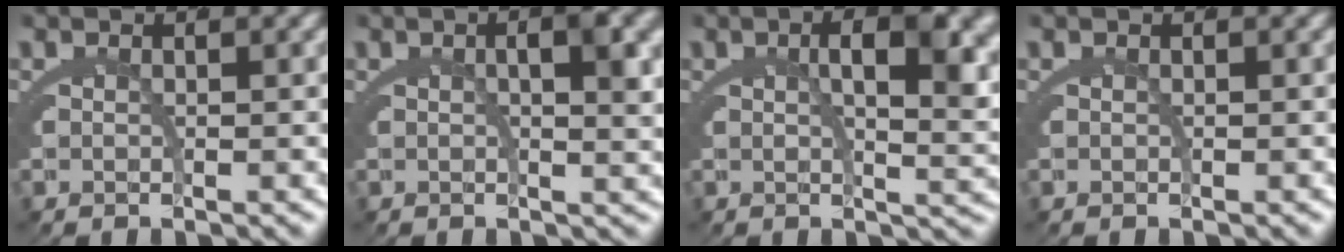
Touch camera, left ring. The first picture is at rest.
{"total": 3.3, "force": [0.8, 0.3, 3.2], "torque": [-0.034, 0.008, 0.009]}
{"total": 5.9, "force": [1.6, 1.0, 5.6], "torque": [-0.064, 0.004, 0.022]}
{"total": 0.0}